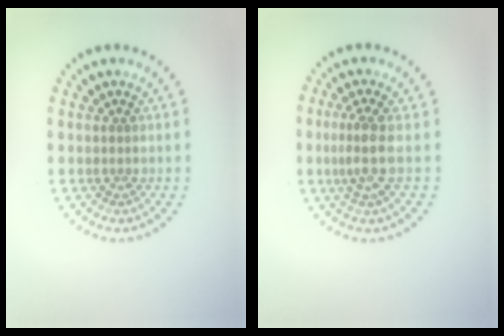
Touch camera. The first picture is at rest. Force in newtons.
{"total": 2.5, "press": 2.0, "slide": 1.6}